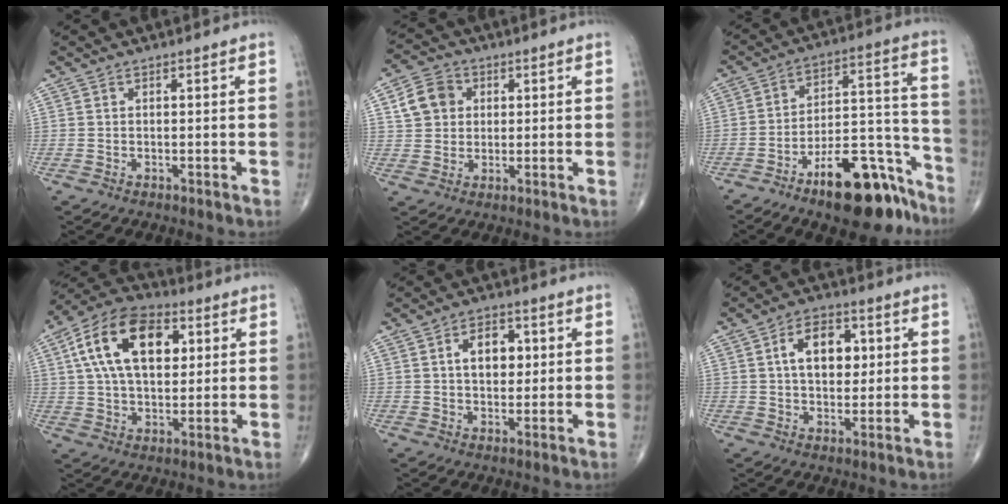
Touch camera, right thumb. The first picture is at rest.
{"total": 7.5, "force": [2.0, 6.4, 3.4], "torque": [-0.041, 0.002, 0.032]}
{"total": 18.3, "force": [-12.3, 6.7, 11.7], "torque": [-0.140, 0.107, -0.192]}
{"total": 18.3, "force": [5.3, 10.8, 13.8], "torque": [-0.223, 0.006, 0.086]}
{"total": 7.3, "force": [1.5, 4.8, 5.3], "torque": [-0.057, 0.004, 0.021]}
{"total": 9.9, "force": [2.2, 6.3, 7.4], "torque": [-0.092, 0.004, 0.034]}